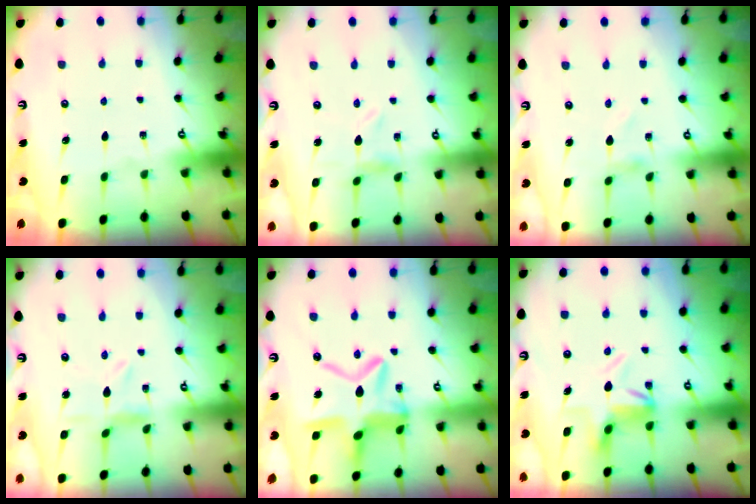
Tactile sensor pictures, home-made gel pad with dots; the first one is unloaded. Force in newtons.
{"total": 0.0}
{"total": 1.0, "press": 1.0, "slide": 0.1}
{"total": 1.1, "press": 1.1, "slide": 0.2}
{"total": 13.8, "press": 13.8, "slide": 1.4}
{"total": 5.1, "press": 5.1, "slide": 0.1}